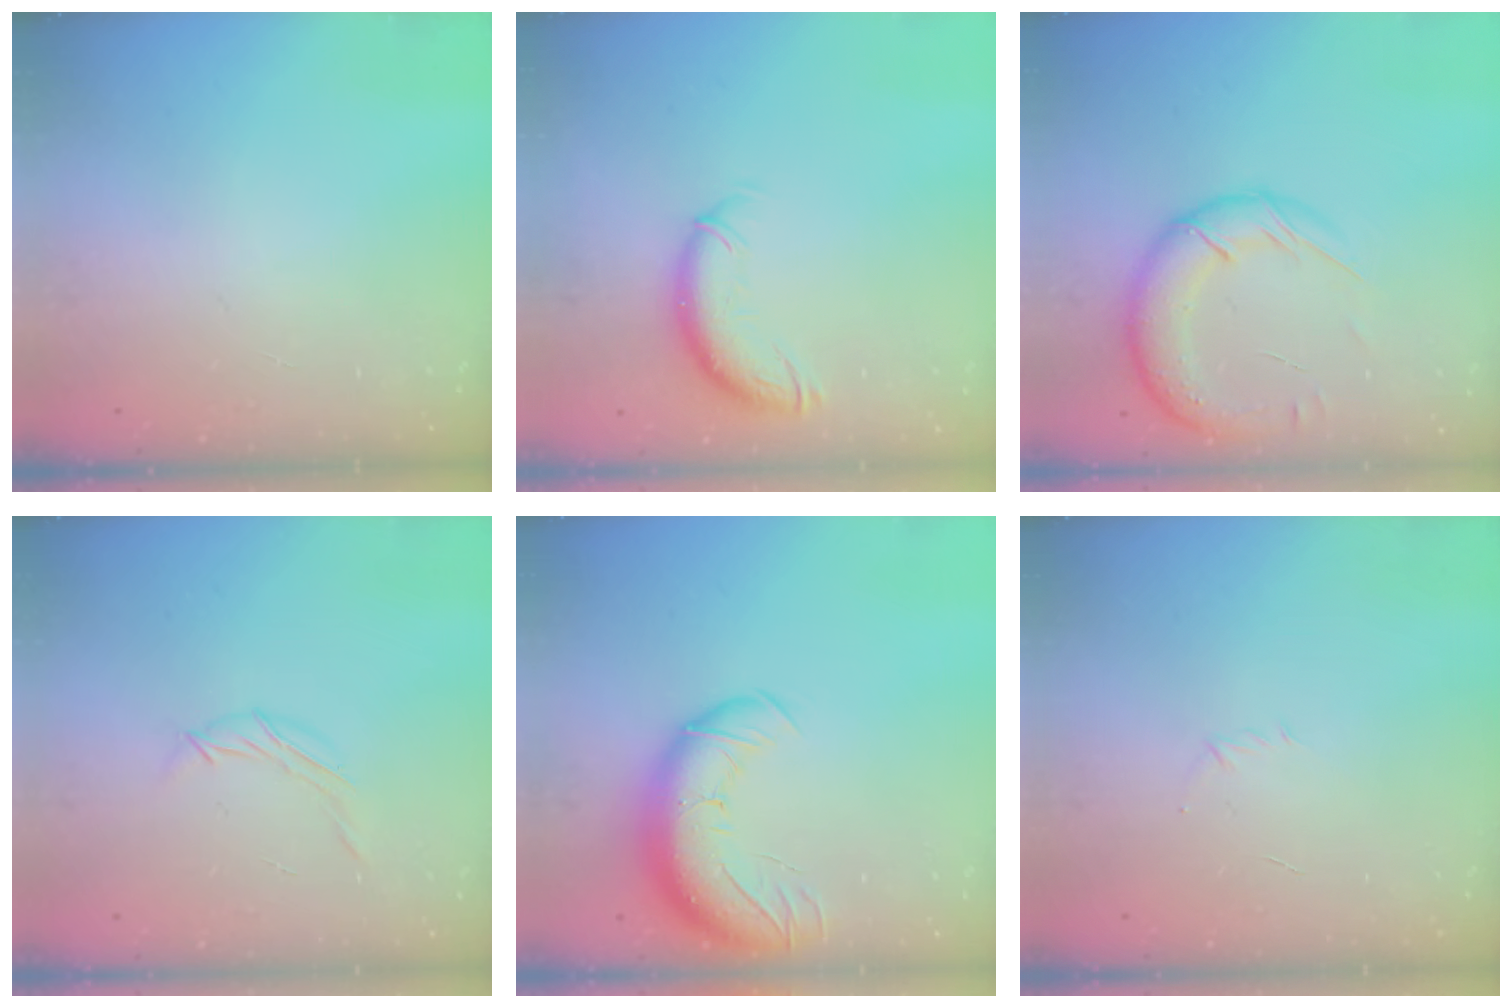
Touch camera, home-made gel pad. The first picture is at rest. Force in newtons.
{"total": 10.4, "press": 10.3, "slide": 0.9}
{"total": 18.0, "press": 17.4, "slide": 4.4}
{"total": 5.5, "press": 5.4, "slide": 1.2}
{"total": 15.2, "press": 14.7, "slide": 3.6}
{"total": 2.9, "press": 2.8, "slide": 0.7}